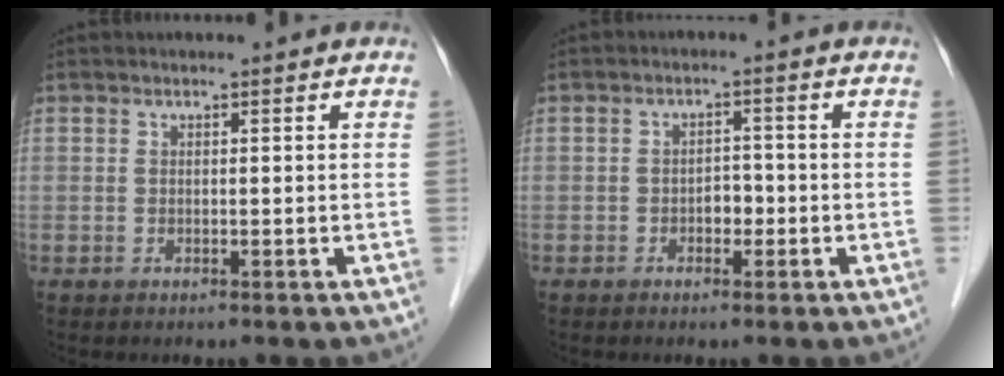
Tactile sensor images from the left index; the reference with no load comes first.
{"total": 2.4, "force": [-1.1, 1.5, 1.5], "torque": [-0.017, 0.004, -0.017]}